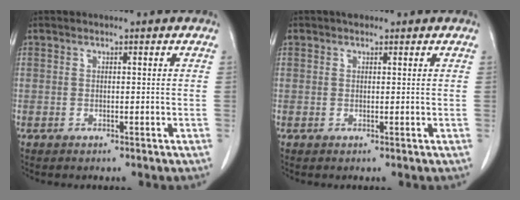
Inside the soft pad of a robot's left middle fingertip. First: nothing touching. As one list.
[{"total": 1.5, "force": [1.0, 0.9, 0.6], "torque": [-0.011, 0.014, 0.014]}]